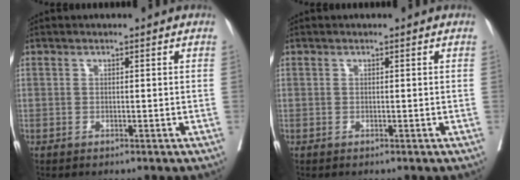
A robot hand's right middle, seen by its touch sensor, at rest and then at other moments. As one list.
[{"total": 0.0}]